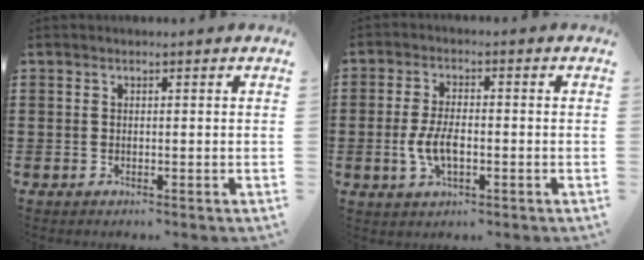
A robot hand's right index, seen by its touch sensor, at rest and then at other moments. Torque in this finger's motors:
{"motor_torque": [1.00, -0.42, 0.44, 0.18]}